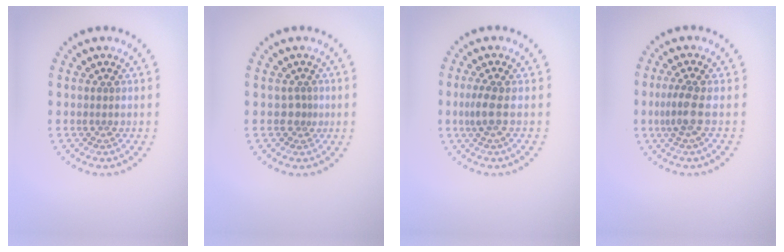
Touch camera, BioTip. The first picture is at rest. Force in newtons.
{"total": 0.8, "press": 0.4, "slide": 0.7}
{"total": 1.8, "press": 1.5, "slide": 1.1}
{"total": 2.2, "press": 1.8, "slide": 1.1}